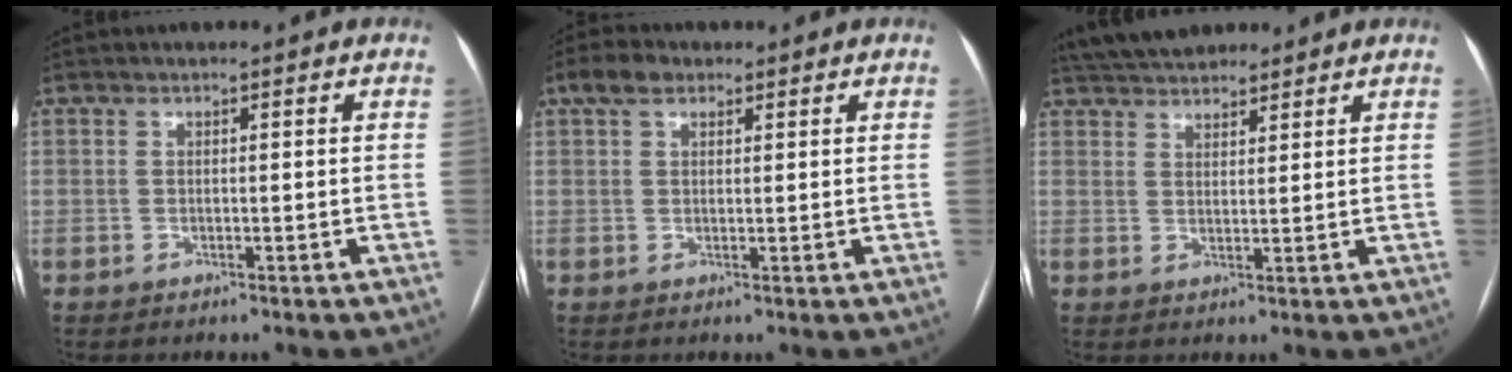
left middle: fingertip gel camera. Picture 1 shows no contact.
{"total": 3.7, "force": [2.3, 2.1, 2.0], "torque": [-0.044, 0.023, 0.044]}
{"total": 9.1, "force": [8.1, 2.8, 3.0], "torque": [-0.050, 0.034, 0.136]}